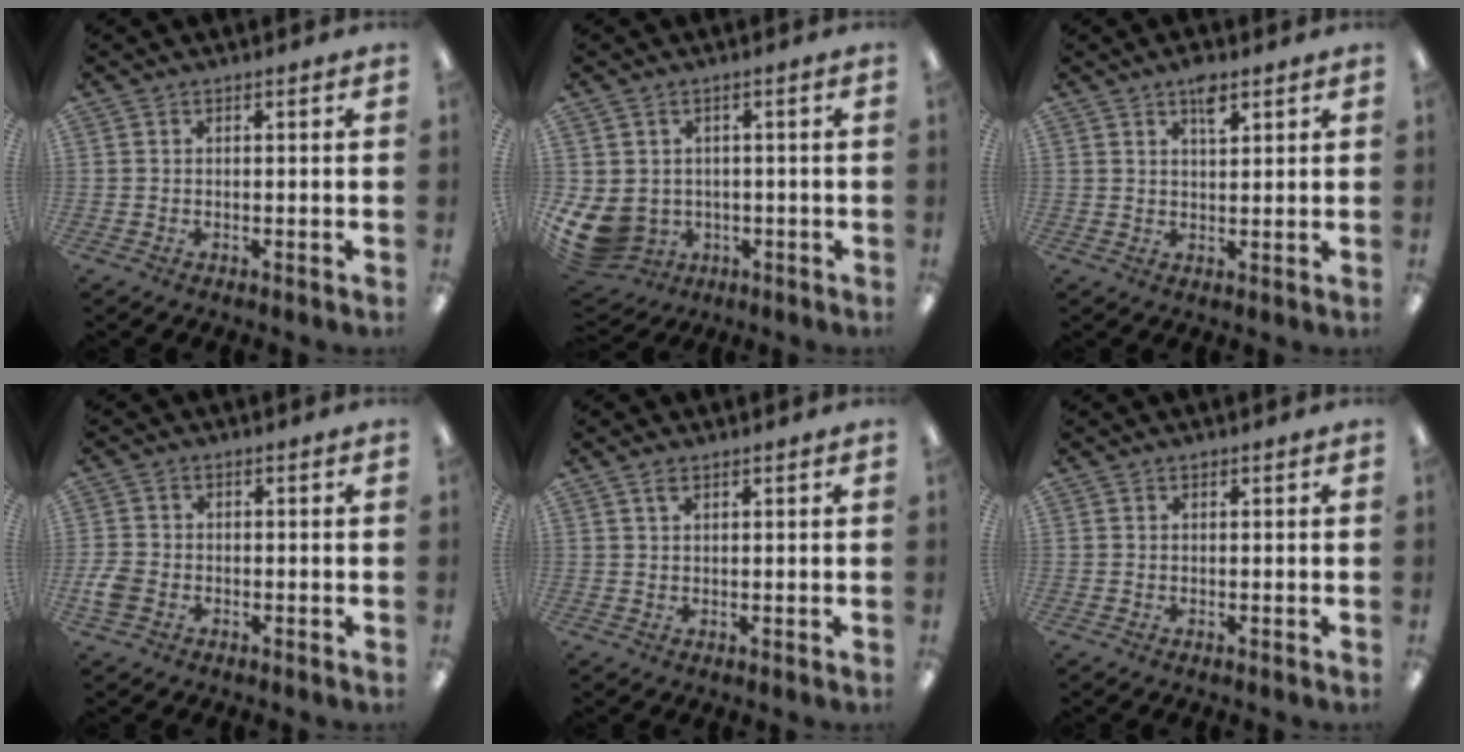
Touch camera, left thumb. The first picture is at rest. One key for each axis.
{"total": 7.4, "fx": -1.5, "fy": 6.4, "fz": 3.4, "tx": -0.105, "ty": 0.003, "tz": -0.021}
{"total": 4.7, "fx": 2.9, "fy": 1.9, "fz": 3.1, "tx": -0.044, "ty": -0.009, "tz": 0.048}
{"total": 4.0, "fx": -1.4, "fy": 3.0, "fz": 2.3, "tx": -0.057, "ty": 0.003, "tz": -0.029}
{"total": 1.9, "fx": 1.3, "fy": 0.8, "fz": 1.1, "tx": -0.017, "ty": -0.003, "tz": 0.022}
{"total": 0.0}